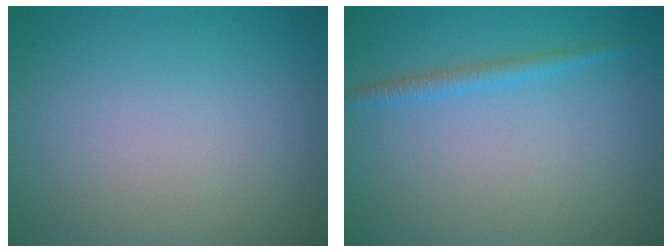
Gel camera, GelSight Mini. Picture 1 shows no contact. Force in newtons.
{"total": 1.4, "press": 1.4, "slide": 0.1}